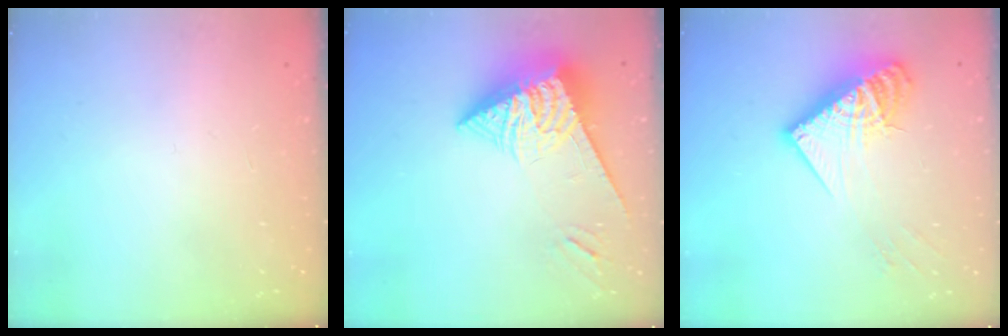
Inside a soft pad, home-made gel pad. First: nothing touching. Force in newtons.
{"total": 8.6, "press": 8.5, "slide": 1.1}
{"total": 15.0, "press": 14.9, "slide": 1.6}